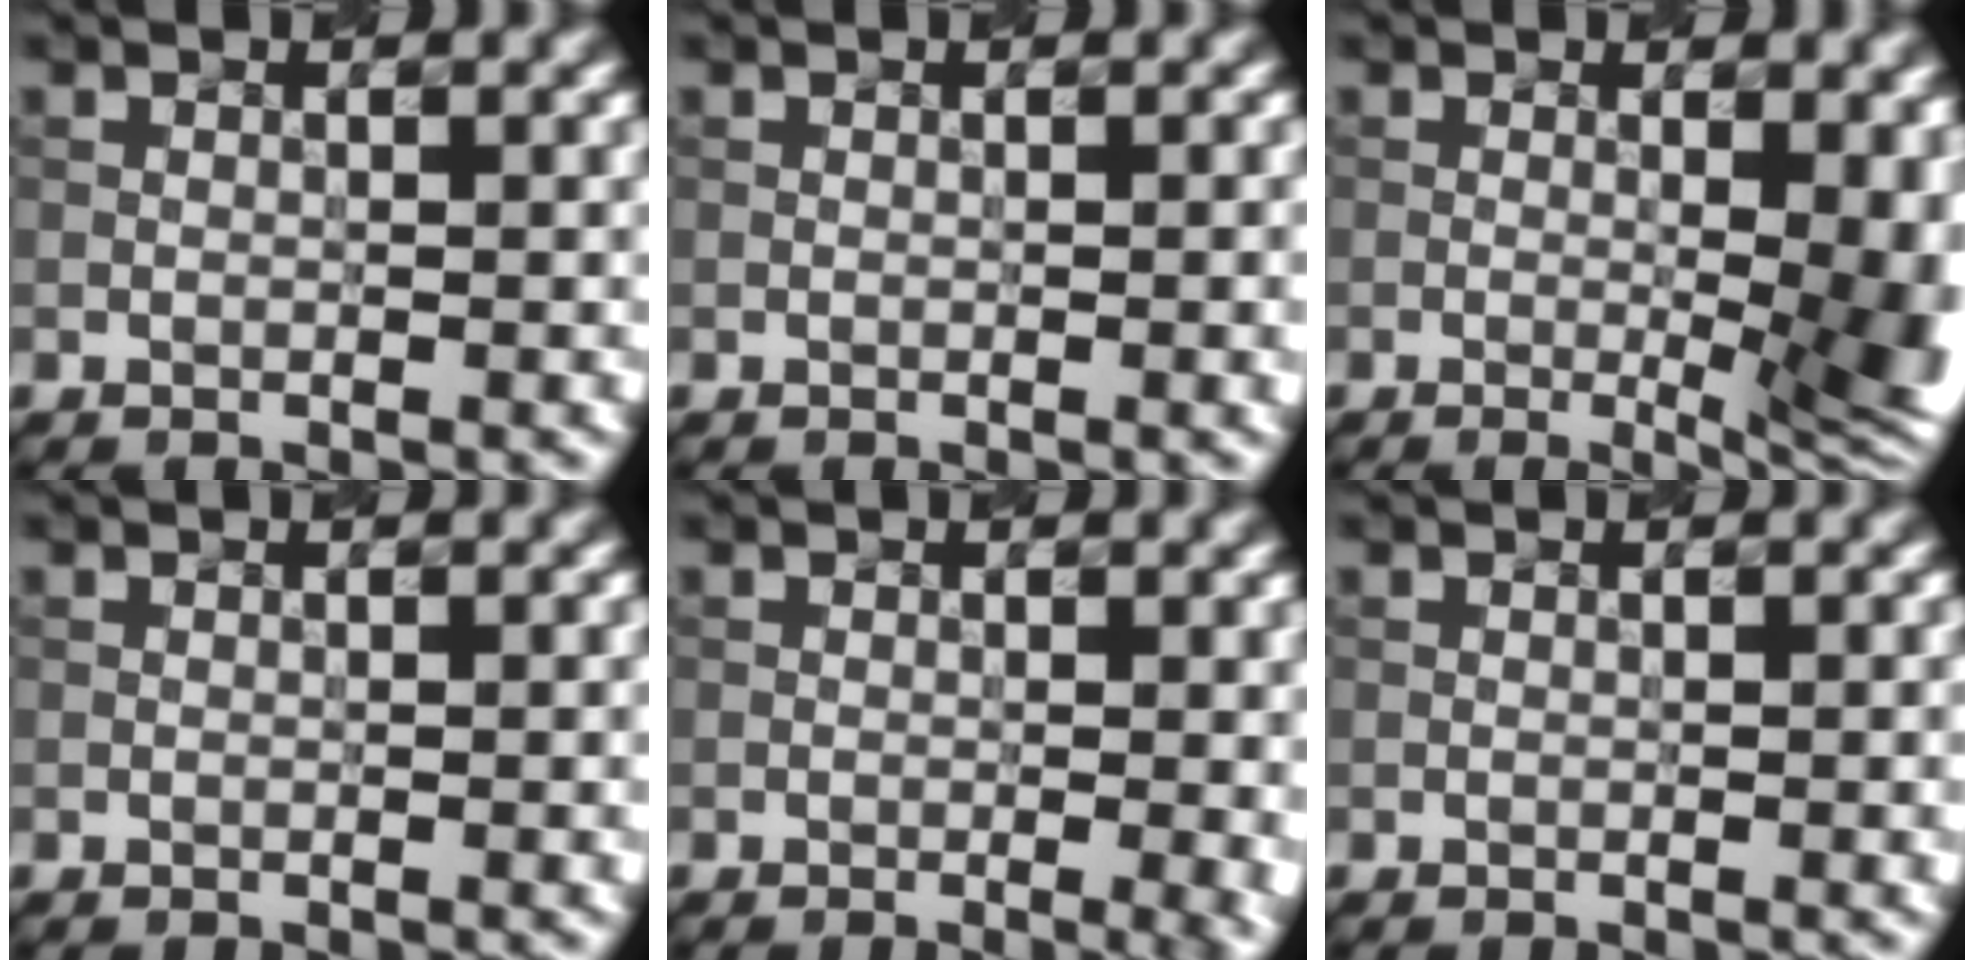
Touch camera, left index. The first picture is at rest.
{"total": 1.5, "force": [-0.1, 0.6, 1.4], "torque": [-0.007, 0.011, -0.003]}
{"total": 10.1, "force": [-0.5, 3.8, 9.3], "torque": [-0.075, 0.016, 0.002]}
{"total": 0.8, "force": [0.0, 0.3, 0.8], "torque": [-0.007, 0.004, -0.003]}
{"total": 3.8, "force": [-0.6, 1.6, 3.4], "torque": [-0.027, 0.011, 0.003]}
{"total": 1.2, "force": [-0.1, 0.4, 1.1], "torque": [-0.008, 0.008, -0.003]}